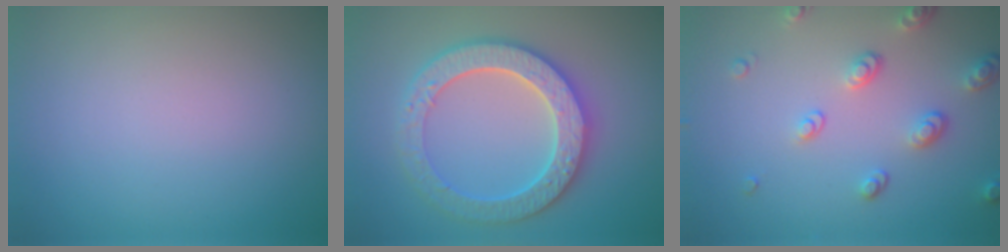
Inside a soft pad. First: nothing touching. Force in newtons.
{"total": 6.1, "press": 6.0, "slide": 1.3}
{"total": 3.4, "press": 2.7, "slide": 2.2}